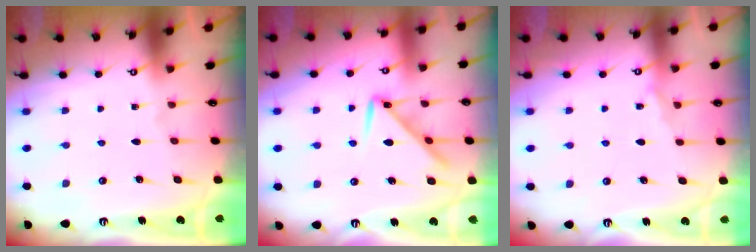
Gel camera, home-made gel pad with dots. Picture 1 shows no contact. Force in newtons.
{"total": 9.4, "press": 9.4, "slide": 0.6}
{"total": 4.0, "press": 4.0, "slide": 0.5}